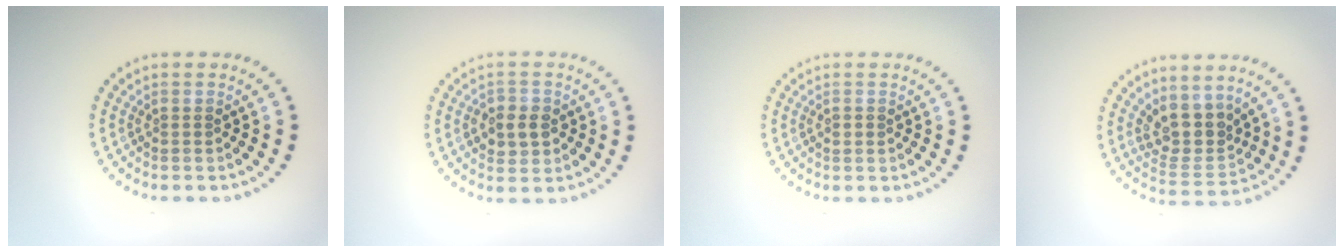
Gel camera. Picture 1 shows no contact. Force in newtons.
{"total": 2.8, "press": 2.7, "slide": 0.3}
{"total": 0.9, "press": 0.9, "slide": 0.1}
{"total": 3.8, "press": 3.1, "slide": 2.2}